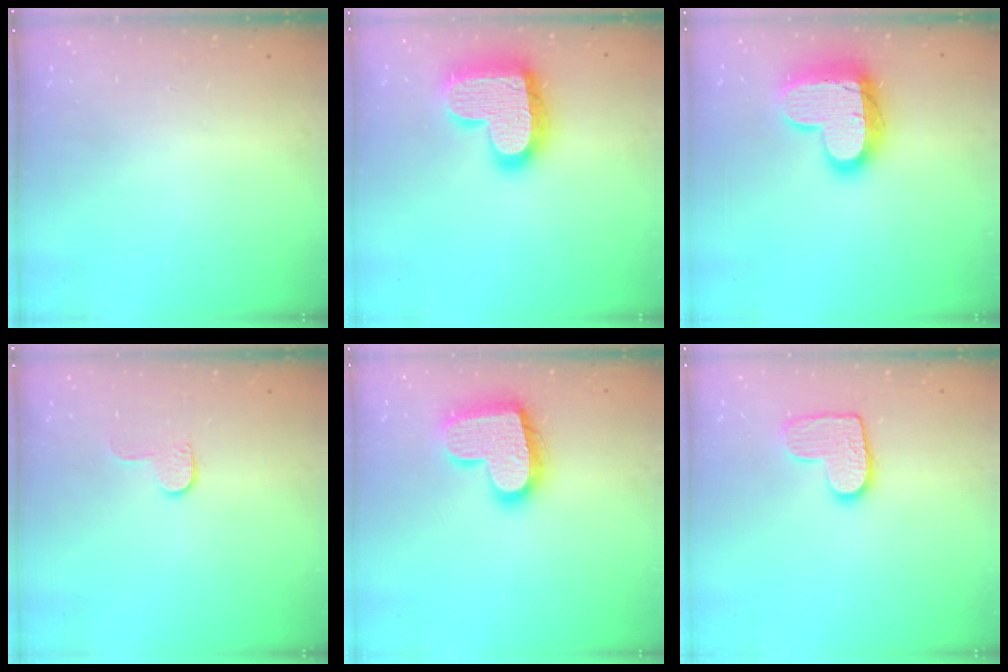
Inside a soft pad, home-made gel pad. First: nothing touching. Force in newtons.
{"total": 22.2, "press": 22.1, "slide": 1.5}
{"total": 18.5, "press": 18.5, "slide": 1.4}
{"total": 6.9, "press": 6.9, "slide": 0.5}
{"total": 18.0, "press": 18.0, "slide": 1.1}
{"total": 10.3, "press": 10.2, "slide": 0.6}